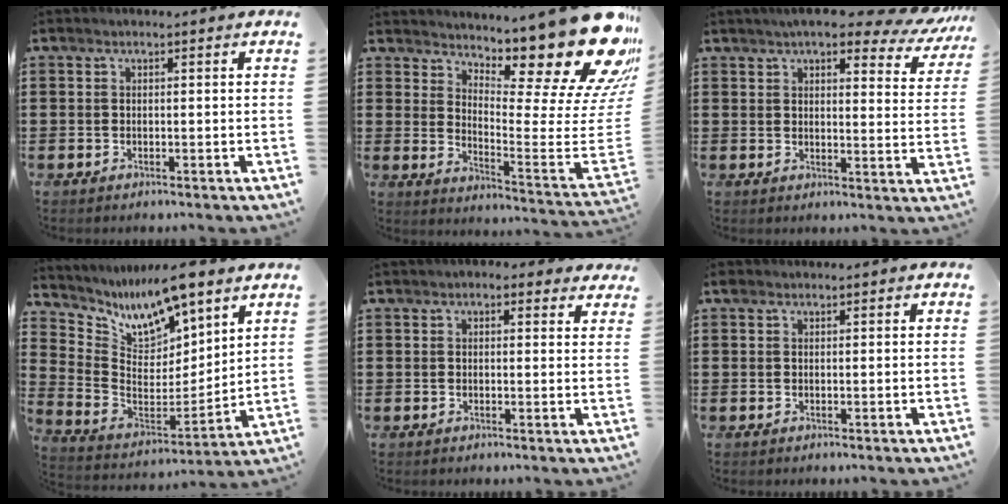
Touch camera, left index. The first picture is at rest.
{"total": 17.0, "force": [12.5, 3.2, 11.0], "torque": [-0.149, -0.108, 0.201]}
{"total": 7.1, "force": [6.1, 1.4, 3.3], "torque": [-0.066, -0.021, 0.107]}
{"total": 8.9, "force": [7.9, 3.0, 2.8], "torque": [-0.088, -0.051, 0.142]}
{"total": 2.3, "force": [1.7, 1.4, 0.4], "torque": [-0.009, 0.004, 0.029]}
{"total": 0.7, "force": [0.4, 0.6, 0.2], "torque": [-0.007, 0.005, 0.008]}